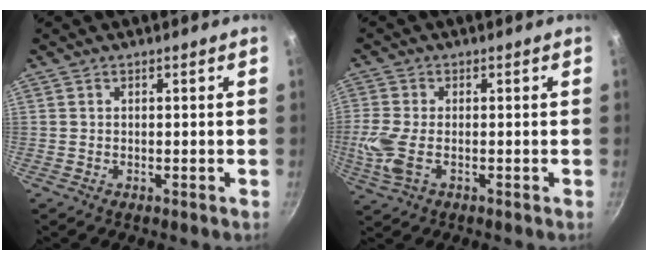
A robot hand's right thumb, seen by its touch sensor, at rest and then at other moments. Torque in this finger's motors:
{"motor_torque": [0.22, 0.22, 0.37, 0.74, 0.08]}